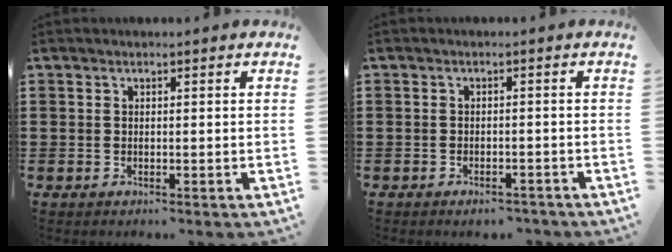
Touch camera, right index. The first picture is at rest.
{"total": 1.9, "force": [-1.9, 0.3, 0.3], "torque": [-0.012, -0.001, -0.038]}